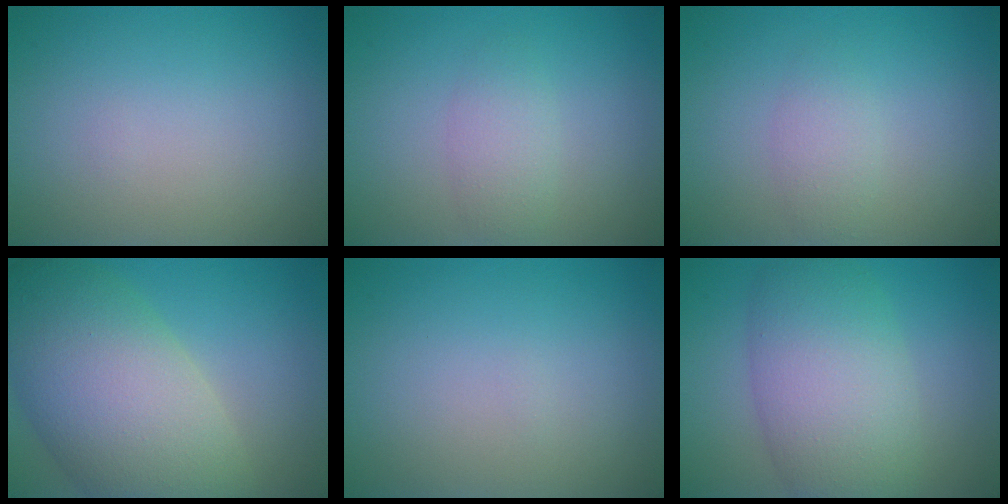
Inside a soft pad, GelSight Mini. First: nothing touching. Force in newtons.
{"total": 1.9, "press": 1.9, "slide": 0.1}
{"total": 1.7, "press": 1.7, "slide": 0.0}
{"total": 11.8, "press": 11.8, "slide": 0.8}
{"total": 0.0}
{"total": 8.1, "press": 8.1, "slide": 0.3}